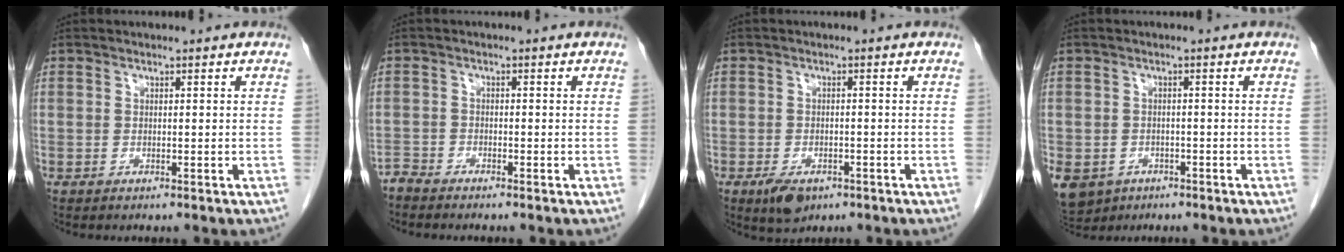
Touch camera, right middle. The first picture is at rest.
{"total": 1.7, "force": [-1.7, -0.1, -0.2], "torque": [0.008, -0.006, -0.035]}
{"total": 4.4, "force": [-2.6, 2.3, 2.7], "torque": [-0.051, -0.005, -0.035]}
{"total": 10.4, "force": [-5.3, 8.2, 3.6], "torque": [-0.106, -0.006, -0.073]}